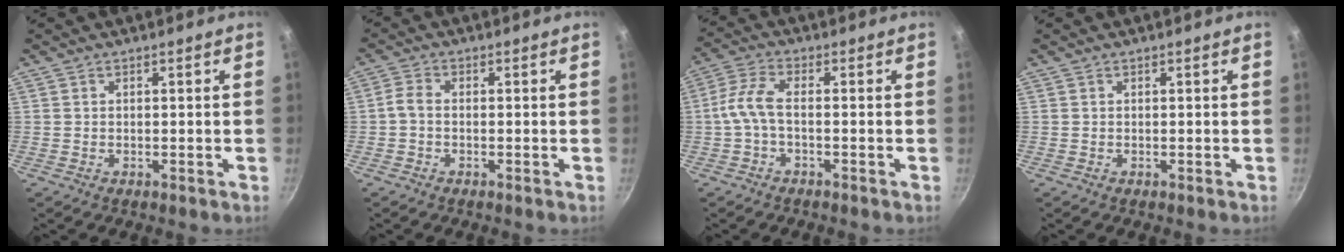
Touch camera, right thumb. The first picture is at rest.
{"total": 2.7, "force": [-0.6, 1.6, 2.1], "torque": [-0.045, 0.007, -0.018]}
{"total": 5.8, "force": [-0.9, 2.3, 5.3], "torque": [-0.127, 0.018, -0.025]}
{"total": 0.0}